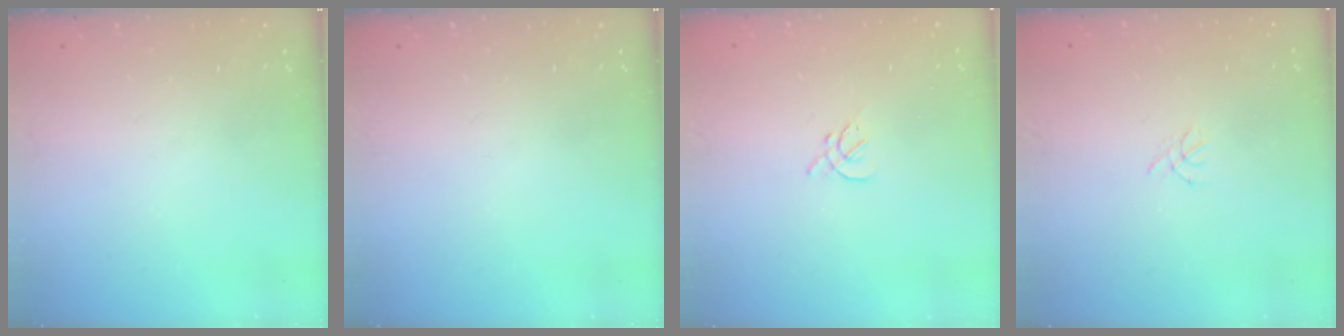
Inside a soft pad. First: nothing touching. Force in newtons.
{"total": 0.0}
{"total": 1.6, "press": 1.5, "slide": 0.5}
{"total": 1.3, "press": 1.2, "slide": 0.4}